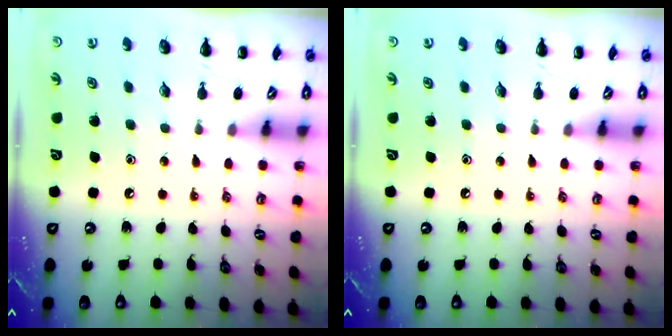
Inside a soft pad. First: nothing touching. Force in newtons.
{"total": 0.0}